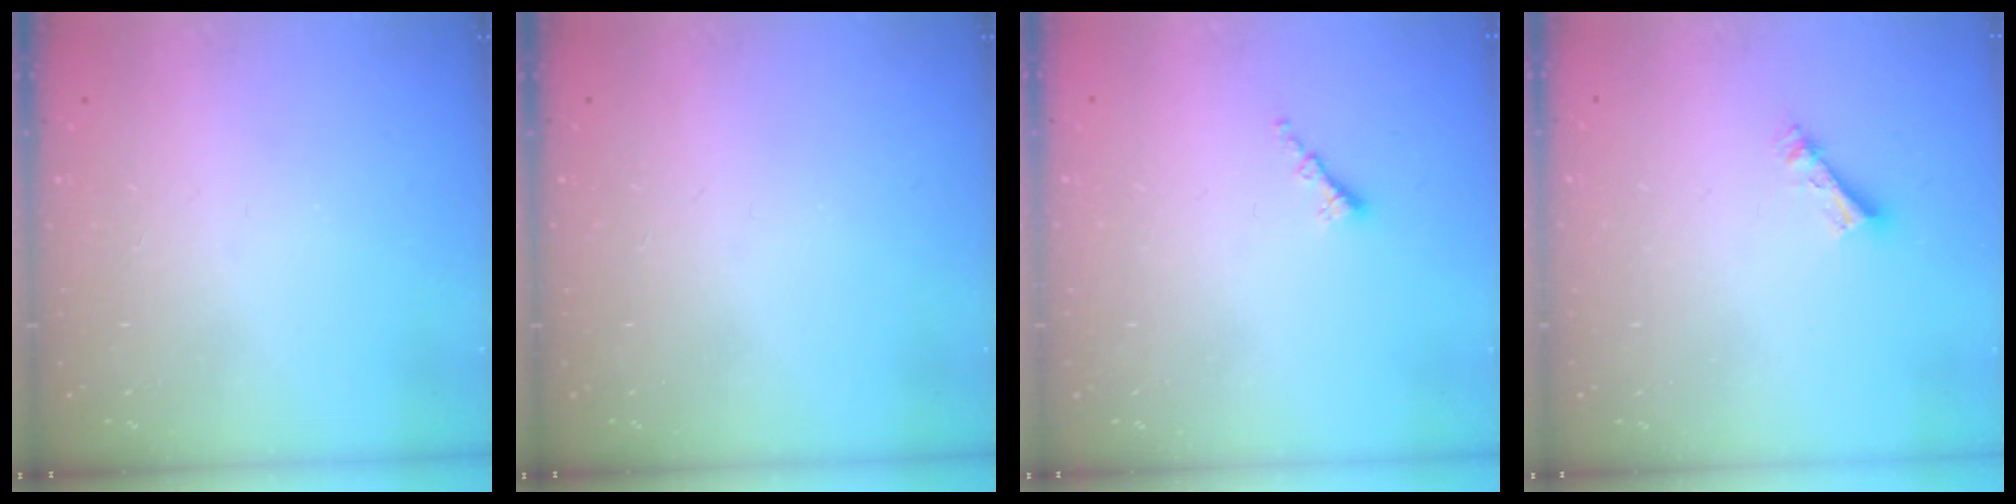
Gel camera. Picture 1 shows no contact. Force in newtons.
{"total": 0.0}
{"total": 0.8, "press": 0.8, "slide": 0.2}
{"total": 4.6, "press": 4.6, "slide": 0.3}